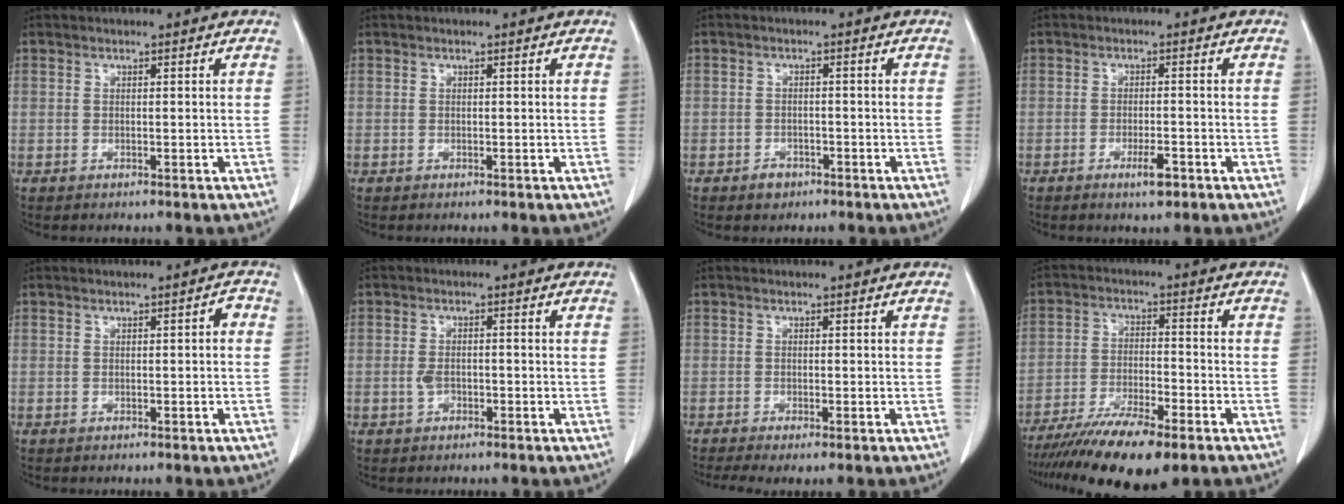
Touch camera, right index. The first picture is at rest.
{"total": 0.0}
{"total": 2.3, "force": [-1.4, 1.8, 0.5], "torque": [-0.007, 0.006, -0.018]}
{"total": 3.2, "force": [-1.8, 0.6, 2.6], "torque": [-0.044, -0.002, -0.028]}
{"total": 1.2, "force": [0.0, 0.4, 1.1], "torque": [-0.012, 0.005, 0.001]}
{"total": 2.1, "force": [-0.8, 1.1, 1.6], "torque": [-0.034, 0.005, -0.013]}
{"total": 3.4, "force": [-2.4, 0.7, 2.4], "torque": [-0.044, -0.011, -0.038]}
{"total": 13.3, "force": [-9.8, 2.3, 8.6], "torque": [-0.152, -0.028, -0.162]}